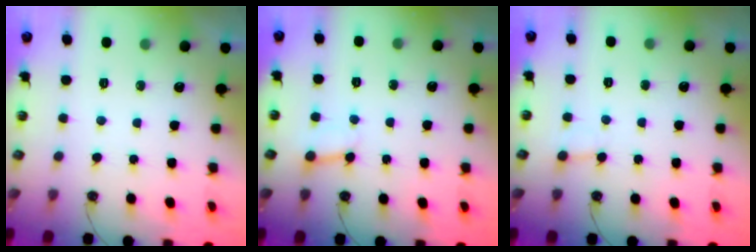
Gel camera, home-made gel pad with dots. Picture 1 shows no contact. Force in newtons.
{"total": 2.9, "press": 2.9, "slide": 0.4}
{"total": 2.0, "press": 2.0, "slide": 0.1}